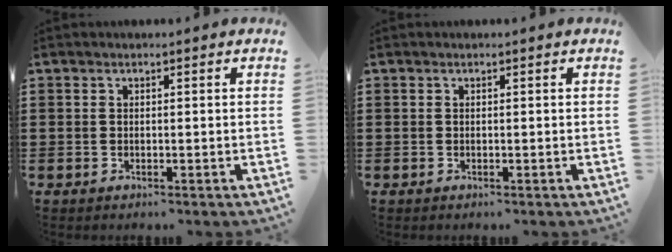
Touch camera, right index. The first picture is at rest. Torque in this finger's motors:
{"motor_torque": [-1.05, 1.08, 0.00, 0.00]}